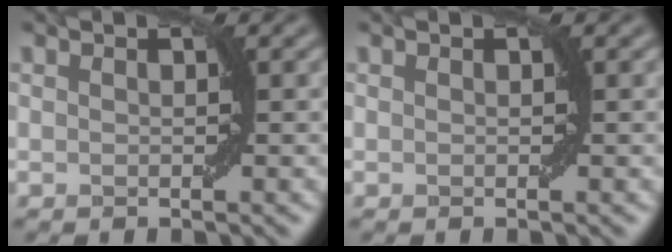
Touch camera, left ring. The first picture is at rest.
{"total": 0.0}